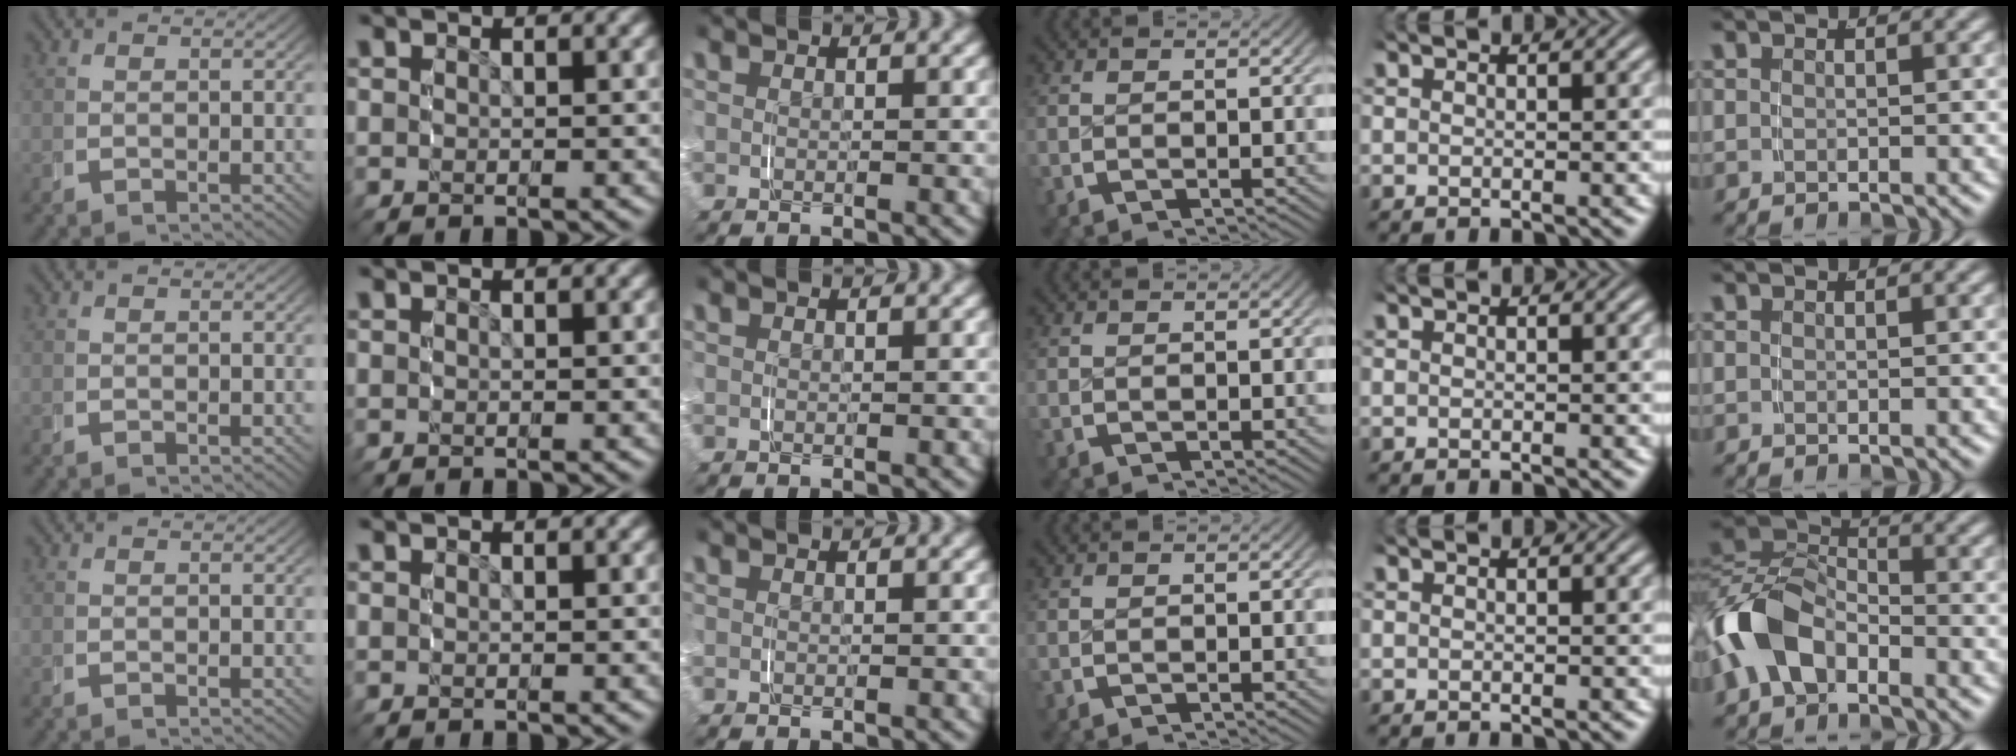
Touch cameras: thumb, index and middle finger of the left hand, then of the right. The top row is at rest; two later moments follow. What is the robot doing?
{"motion": "grasp_and_lifting", "object": "keyboard"}